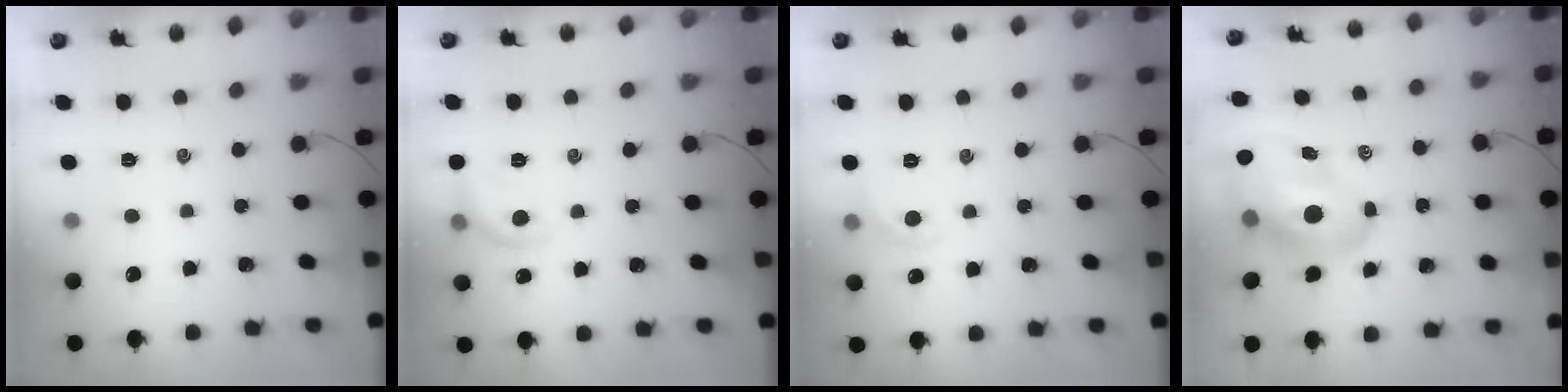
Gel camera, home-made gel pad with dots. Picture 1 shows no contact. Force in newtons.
{"total": 8.4, "press": 8.3, "slide": 1.0}
{"total": 5.7, "press": 5.6, "slide": 1.1}
{"total": 12.9, "press": 12.2, "slide": 4.0}